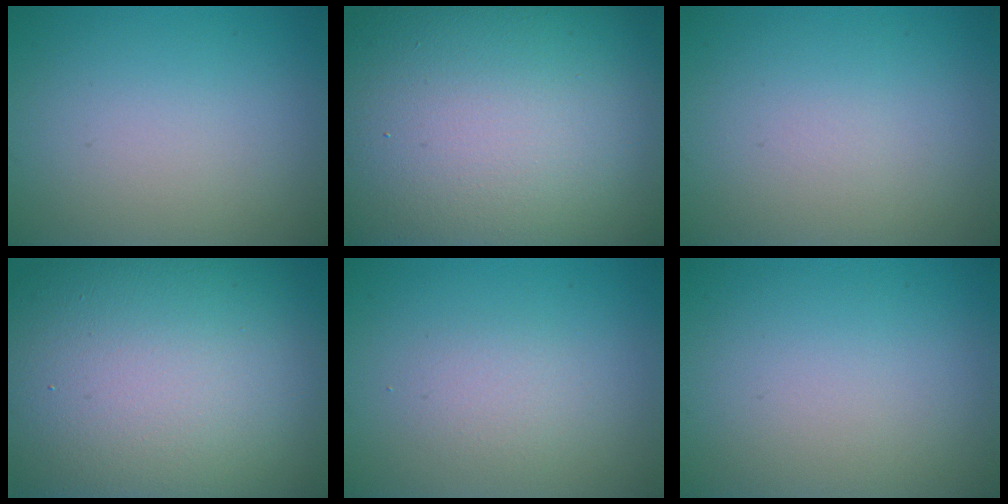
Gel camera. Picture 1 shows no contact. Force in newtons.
{"total": 23.0, "press": 23.0, "slide": 1.7}
{"total": 0.0}
{"total": 19.8, "press": 19.7, "slide": 1.1}
{"total": 1.6, "press": 1.6, "slide": 0.1}
{"total": 0.0}